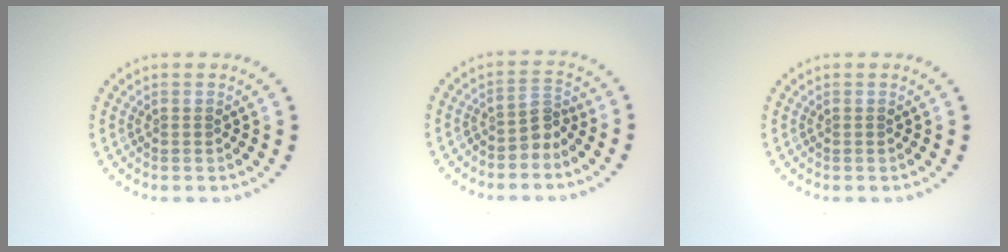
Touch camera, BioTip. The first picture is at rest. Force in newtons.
{"total": 2.0, "press": 1.5, "slide": 1.3}
{"total": 0.0}